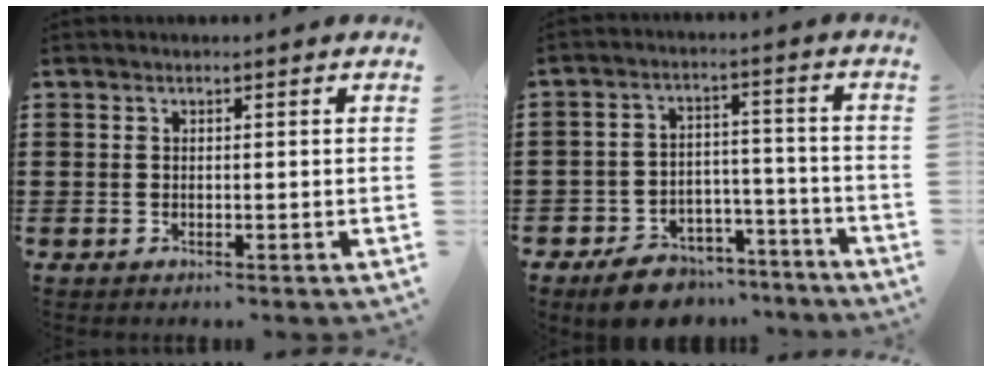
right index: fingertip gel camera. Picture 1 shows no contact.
{"total": 7.2, "force": [-6.5, 2.7, 1.7], "torque": [-0.026, 0.031, -0.122]}